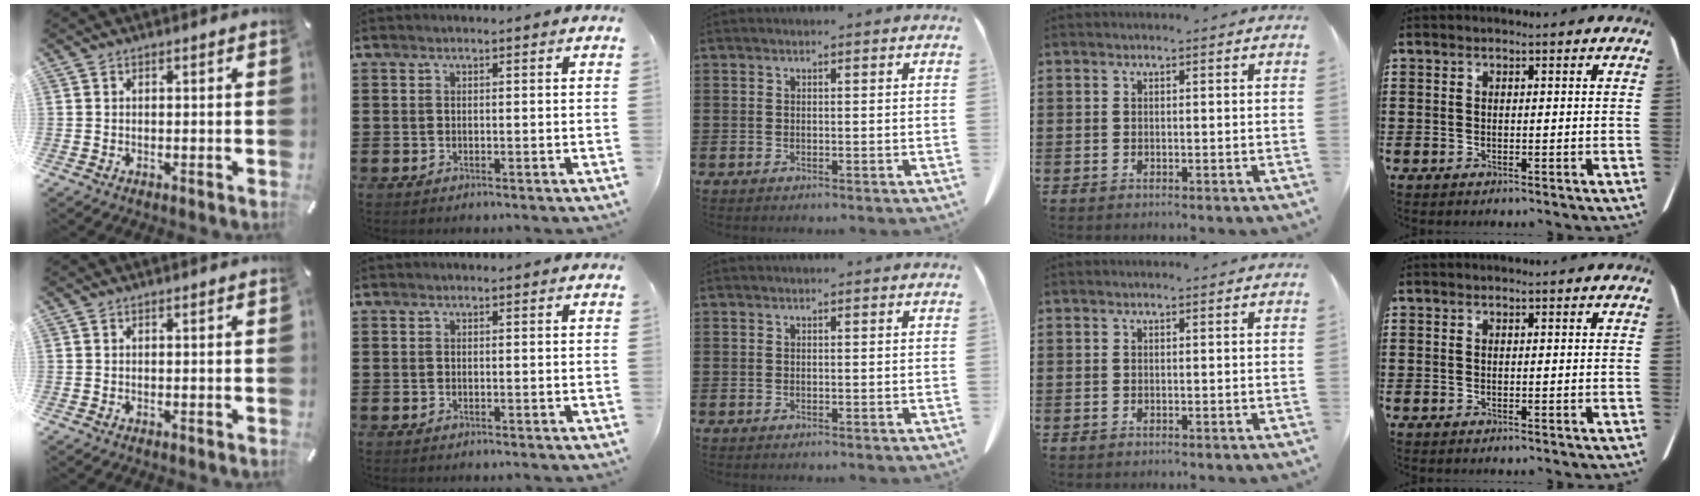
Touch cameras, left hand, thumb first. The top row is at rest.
{}